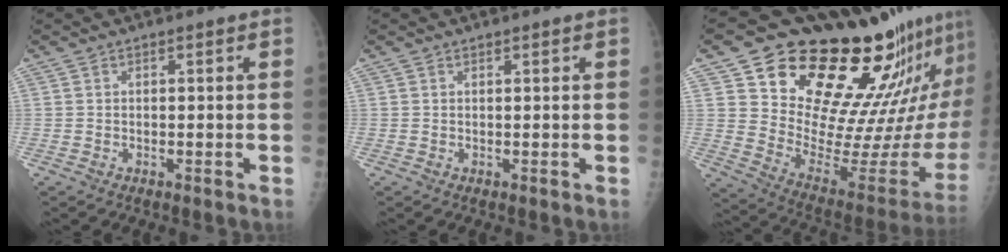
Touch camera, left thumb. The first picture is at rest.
{"total": 0.0}
{"total": 26.0, "force": [20.3, 8.8, 13.7], "torque": [-0.164, -0.146, 0.298]}